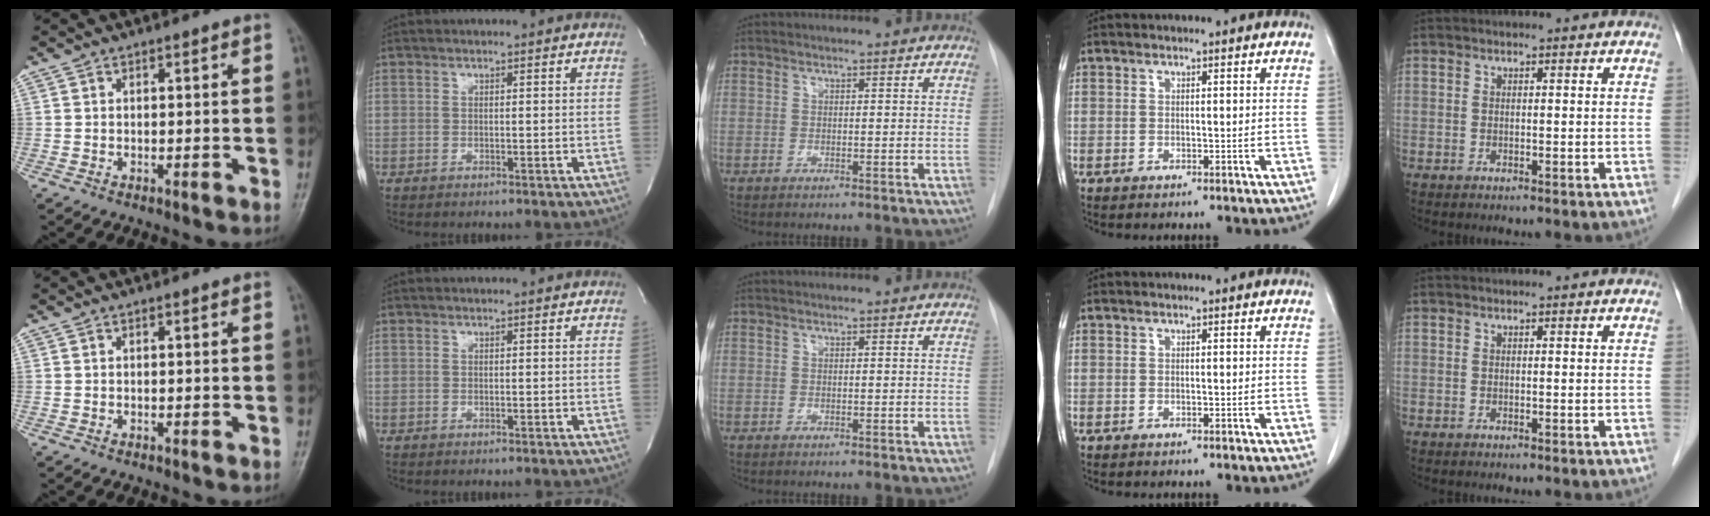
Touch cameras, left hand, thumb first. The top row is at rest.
{"index": {"total": 0.7, "force": [0.7, 0.1, 0.1], "torque": [-0.008, 0.007, 0.010]}}